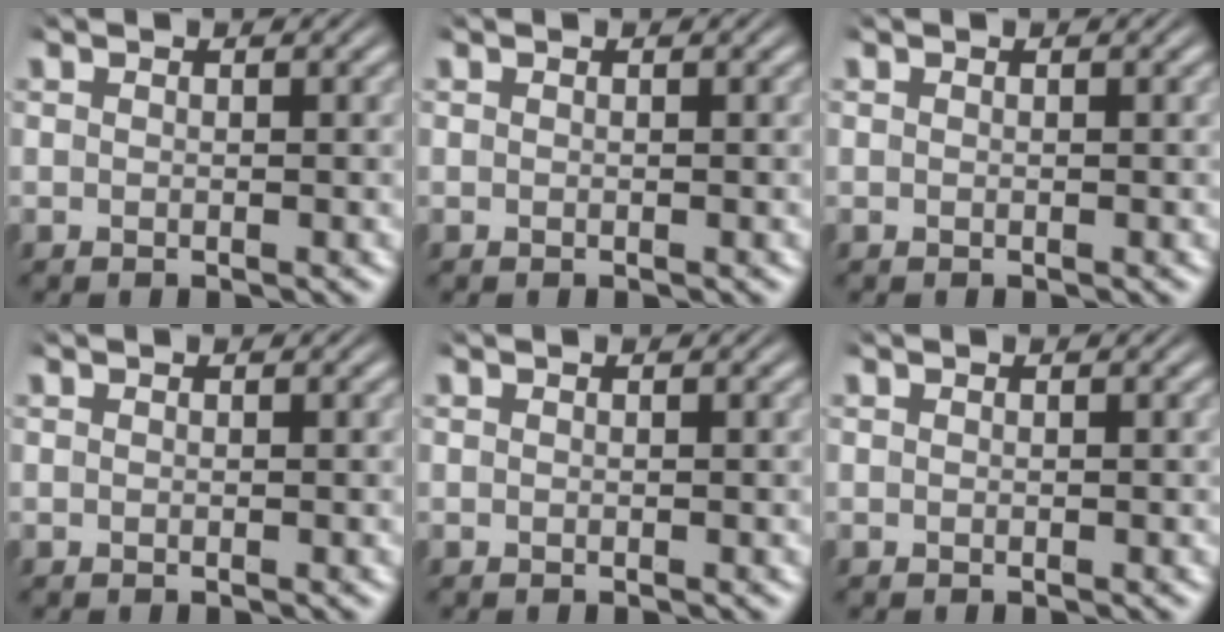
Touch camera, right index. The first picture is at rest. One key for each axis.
{"total": 0.0}
{"total": 0.0}
{"total": 0.0}
{"total": 0.0}
{"total": 0.0}